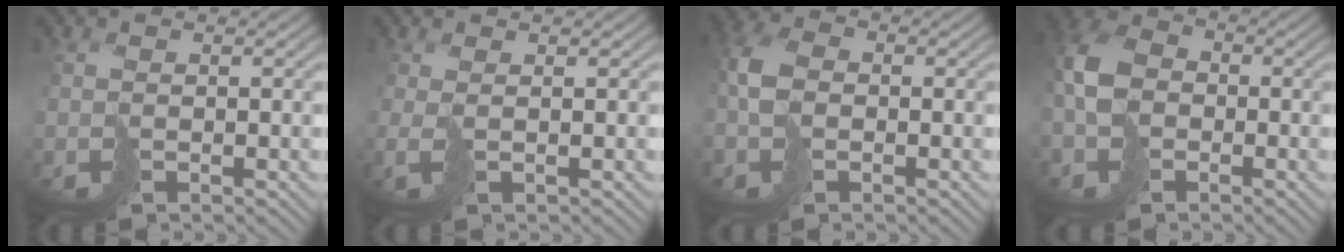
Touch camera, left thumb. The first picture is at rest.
{"total": 1.5, "force": [0.1, 0.4, 1.5], "torque": [-0.033, 0.002, 0.002]}
{"total": 5.0, "force": [-0.6, 3.4, 3.6], "torque": [-0.097, 0.004, -0.018]}
{"total": 7.1, "force": [-1.6, 5.4, 4.4], "torque": [-0.127, -0.004, -0.039]}